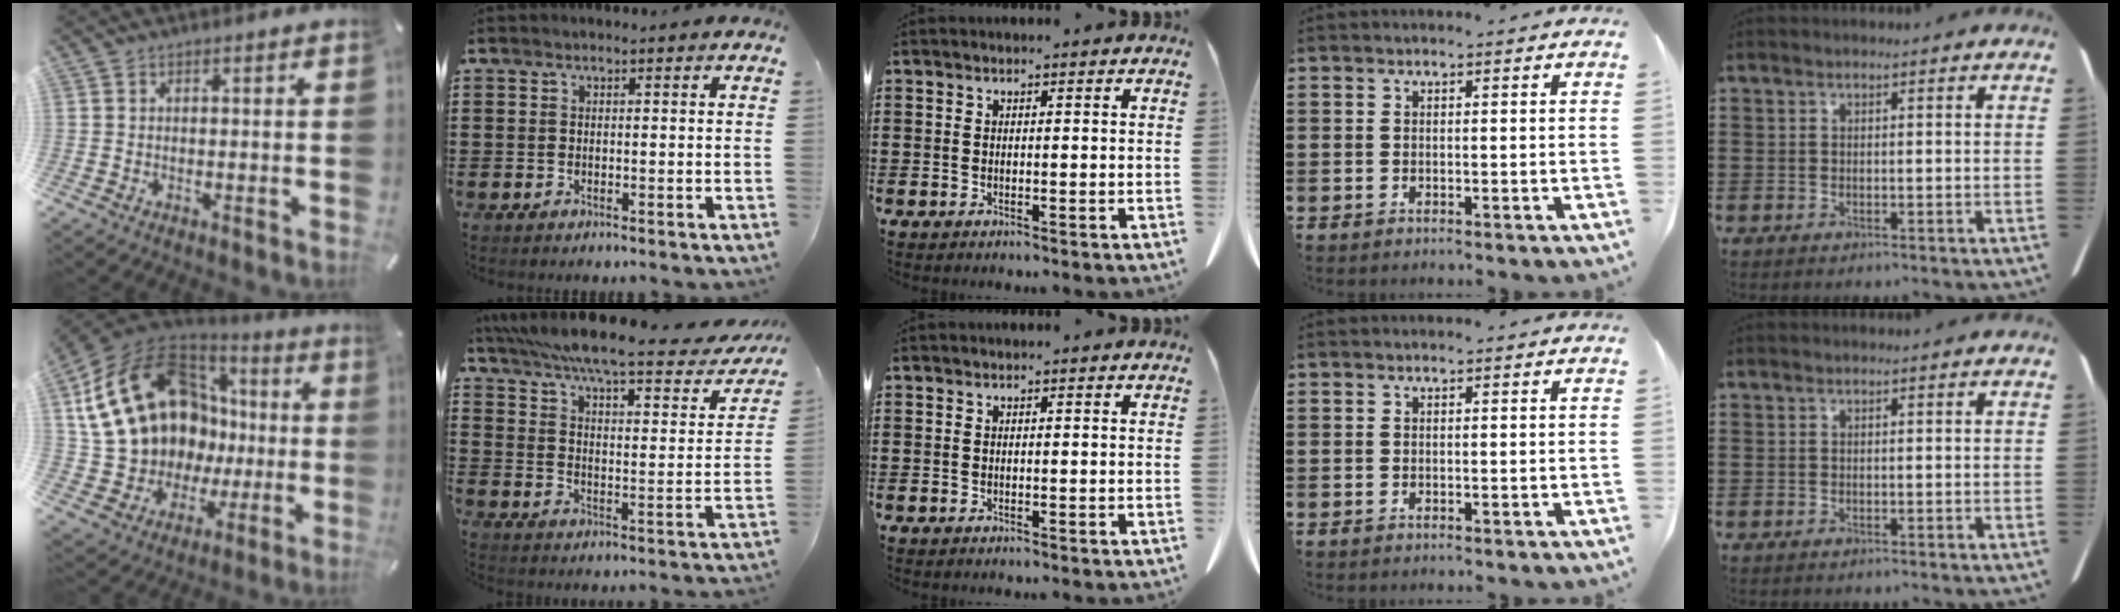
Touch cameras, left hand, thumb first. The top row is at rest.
{"thumb": {"total": 22.1, "force": [7.2, 17.2, 12.0], "torque": [-0.261, -0.053, 0.162]}, "index": {"total": 6.8, "force": [5.7, -0.5, 3.7], "torque": [-0.099, -0.044, 0.090]}}